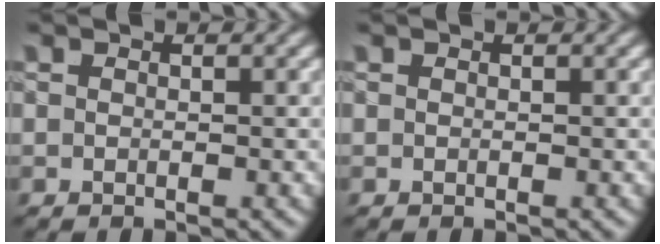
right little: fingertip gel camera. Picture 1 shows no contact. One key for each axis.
{"total": 0.0}